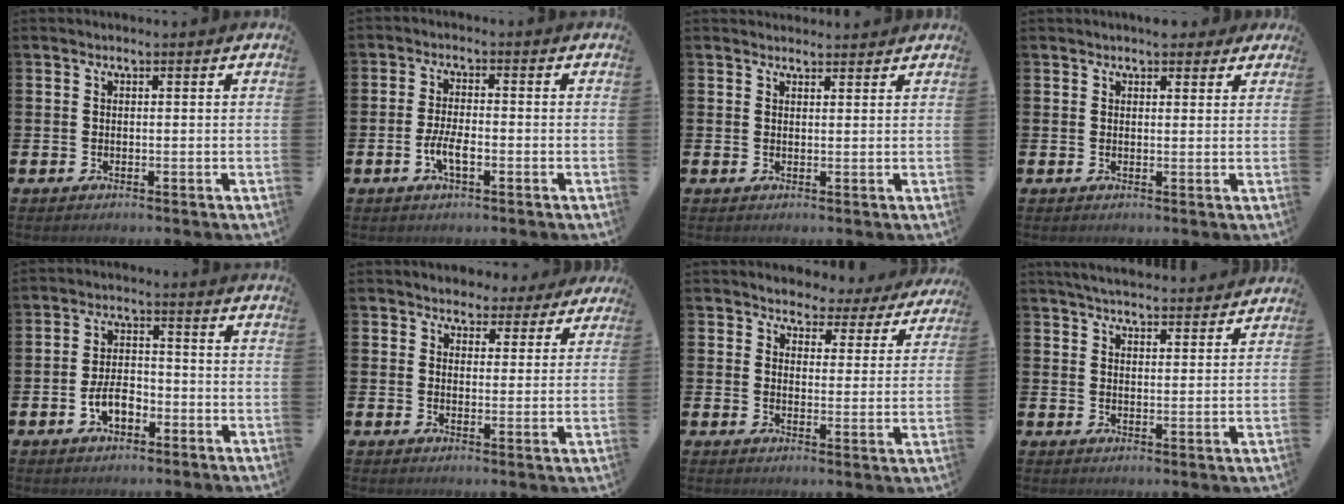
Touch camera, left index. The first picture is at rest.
{"total": 3.7, "force": [-1.2, 1.3, 3.3], "torque": [-0.061, 0.002, -0.024]}
{"total": 1.7, "force": [1.6, 0.4, 0.0], "torque": [0.004, -0.004, 0.029]}
{"total": 2.6, "force": [2.4, 1.0, 0.3], "torque": [0.008, -0.009, 0.040]}
{"total": 4.3, "force": [-1.9, 2.4, 3.1], "torque": [-0.052, 0.007, -0.036]}
{"total": 4.0, "force": [3.4, 2.1, 0.1], "torque": [-0.012, -0.018, 0.058]}
{"total": 3.4, "force": [3.1, 1.3, 0.0], "torque": [-0.019, -0.025, 0.050]}
{"total": 4.6, "force": [4.5, 0.3, 0.7], "torque": [-0.024, -0.026, 0.081]}